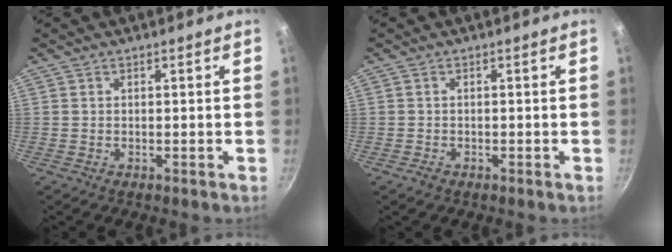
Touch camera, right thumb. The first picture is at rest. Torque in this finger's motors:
{"motor_torque": [-0.45, 0.35, -0.15, 0.13, -0.01]}